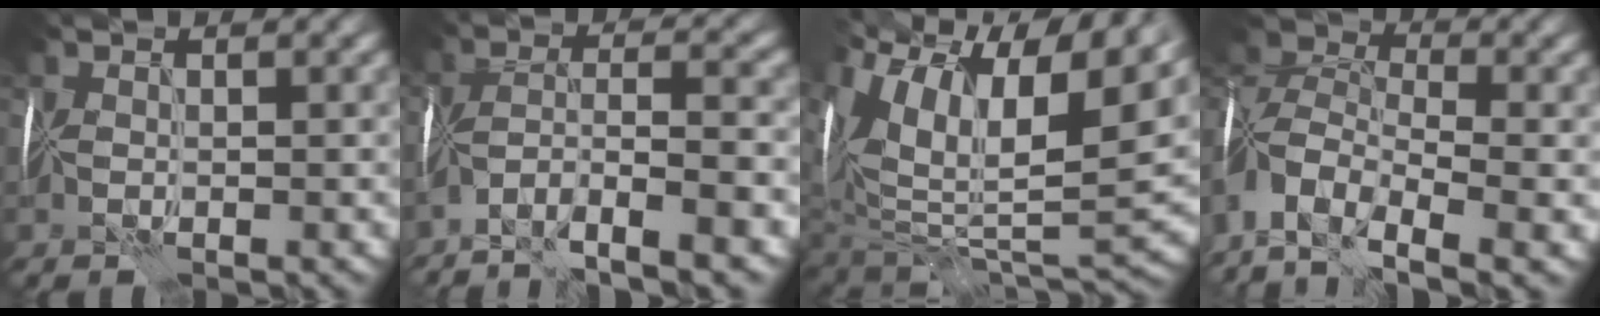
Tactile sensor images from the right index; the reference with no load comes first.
{"total": 6.5, "force": [-4.1, 1.4, 4.9], "torque": [-0.086, 0.014, -0.079]}
{"total": 14.1, "force": [8.6, 5.7, 9.7], "torque": [-0.184, 0.041, 0.151]}
{"total": 10.1, "force": [-4.8, 5.7, 6.8], "torque": [-0.144, 0.007, -0.105]}